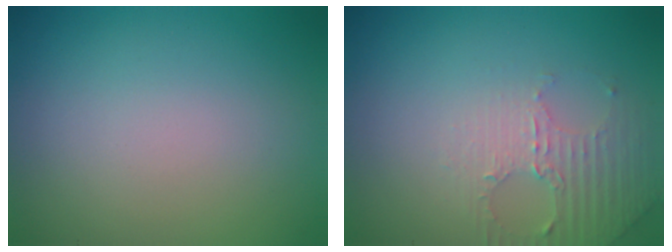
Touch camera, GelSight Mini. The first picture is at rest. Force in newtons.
{"total": 3.0, "press": 2.9, "slide": 0.7}